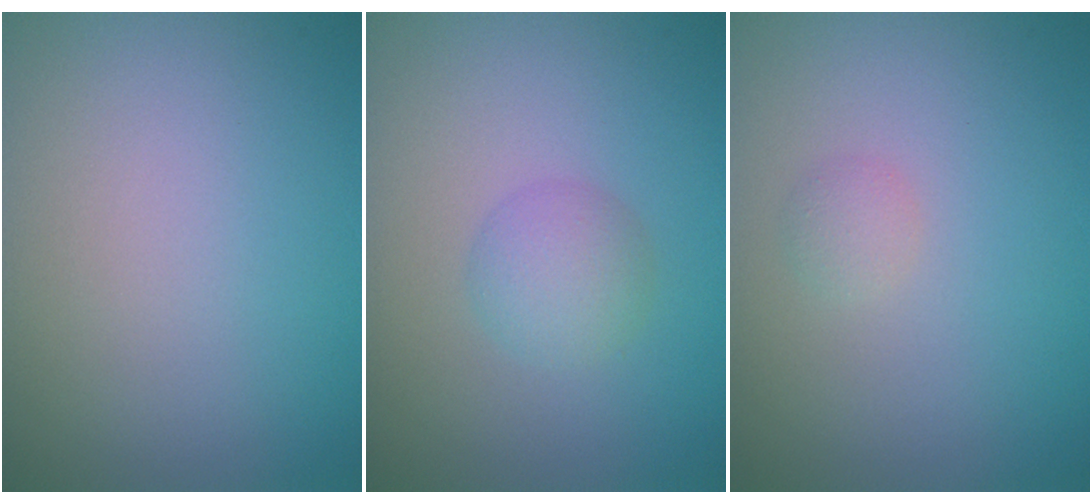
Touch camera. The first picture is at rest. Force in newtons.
{"total": 2.3, "press": 2.3, "slide": 0.1}
{"total": 0.9, "press": 0.9, "slide": 0.0}